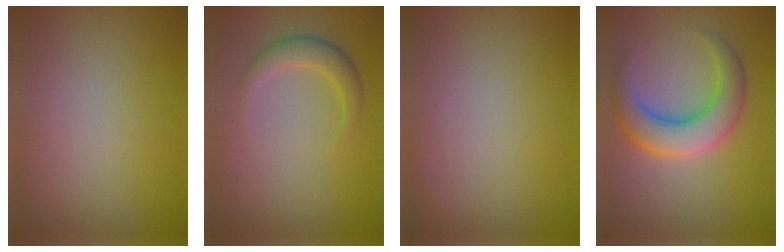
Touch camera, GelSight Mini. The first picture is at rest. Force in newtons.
{"total": 2.5, "press": 2.5, "slide": 0.0}
{"total": 0.0}
{"total": 6.4, "press": 6.4, "slide": 0.1}